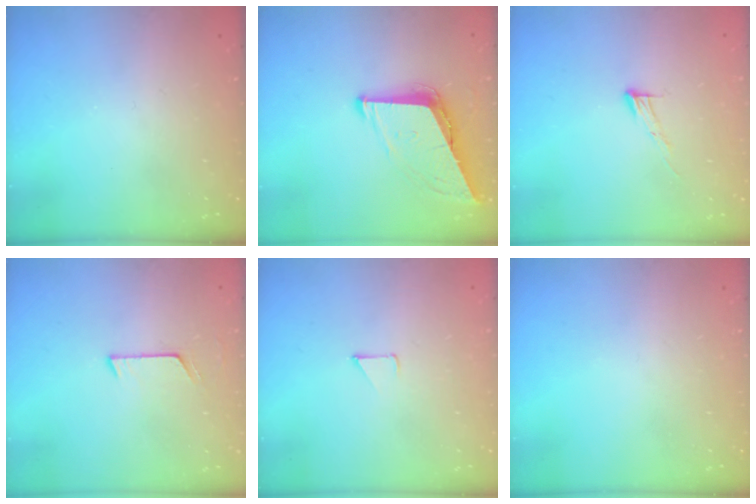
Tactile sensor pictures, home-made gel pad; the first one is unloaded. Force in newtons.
{"total": 9.2, "press": 8.8, "slide": 2.7}
{"total": 6.4, "press": 6.4, "slide": 0.4}
{"total": 5.9, "press": 5.9, "slide": 0.5}
{"total": 2.9, "press": 2.8, "slide": 0.3}
{"total": 0.0}